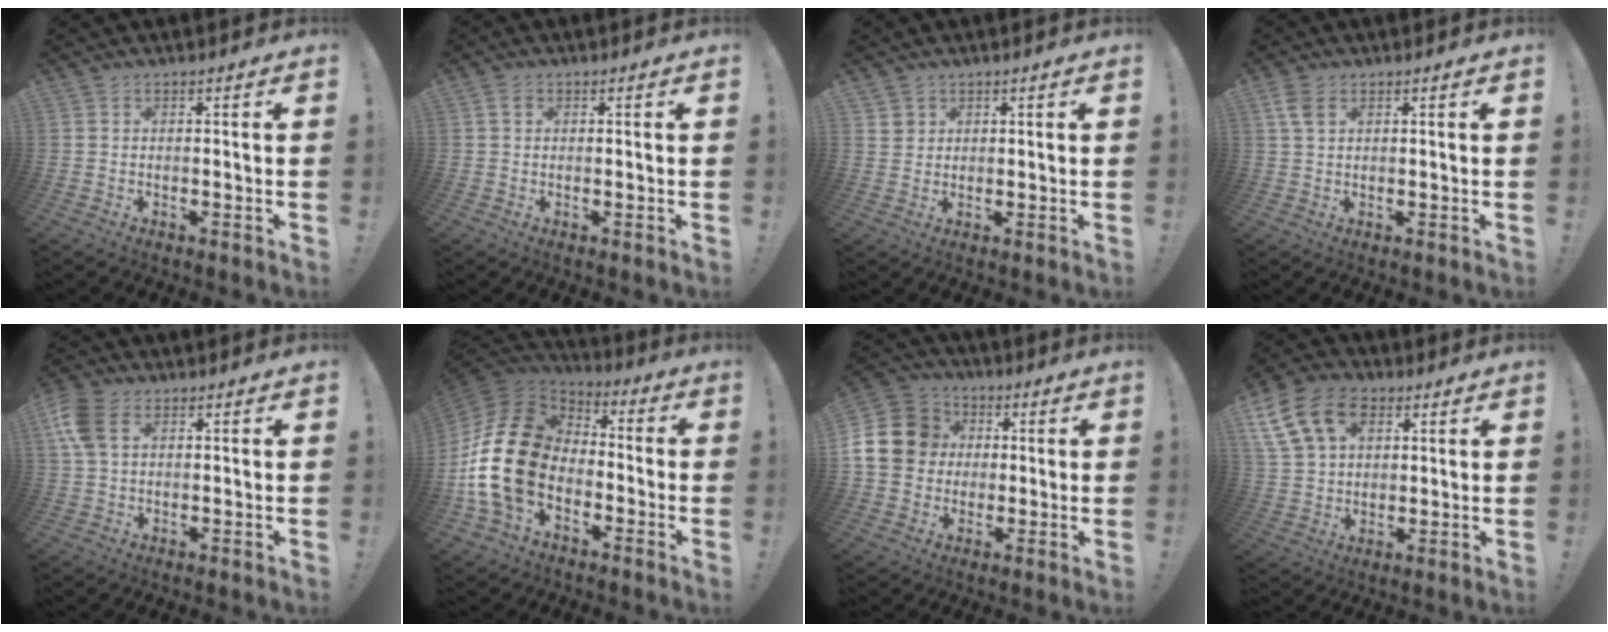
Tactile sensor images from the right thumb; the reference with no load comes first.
{"total": 1.9, "force": [0.8, 1.4, 1.1], "torque": [-0.017, 0.003, 0.014]}
{"total": 2.7, "force": [1.8, 2.0, 0.4], "torque": [0.000, -0.011, 0.031]}
{"total": 4.3, "force": [2.1, 2.4, 2.9], "torque": [-0.059, 0.001, 0.042]}
{"total": 8.4, "force": [2.9, 5.5, 5.7], "torque": [-0.129, 0.005, 0.058]}
{"total": 21.1, "force": [-3.7, 14.8, 14.5], "torque": [-0.287, 0.030, -0.058]}
{"total": 16.1, "force": [1.6, 14.2, 7.3], "torque": [-0.128, 0.007, 0.038]}
{"total": 16.9, "force": [7.1, 11.9, 9.7], "torque": [-0.173, -0.024, 0.135]}